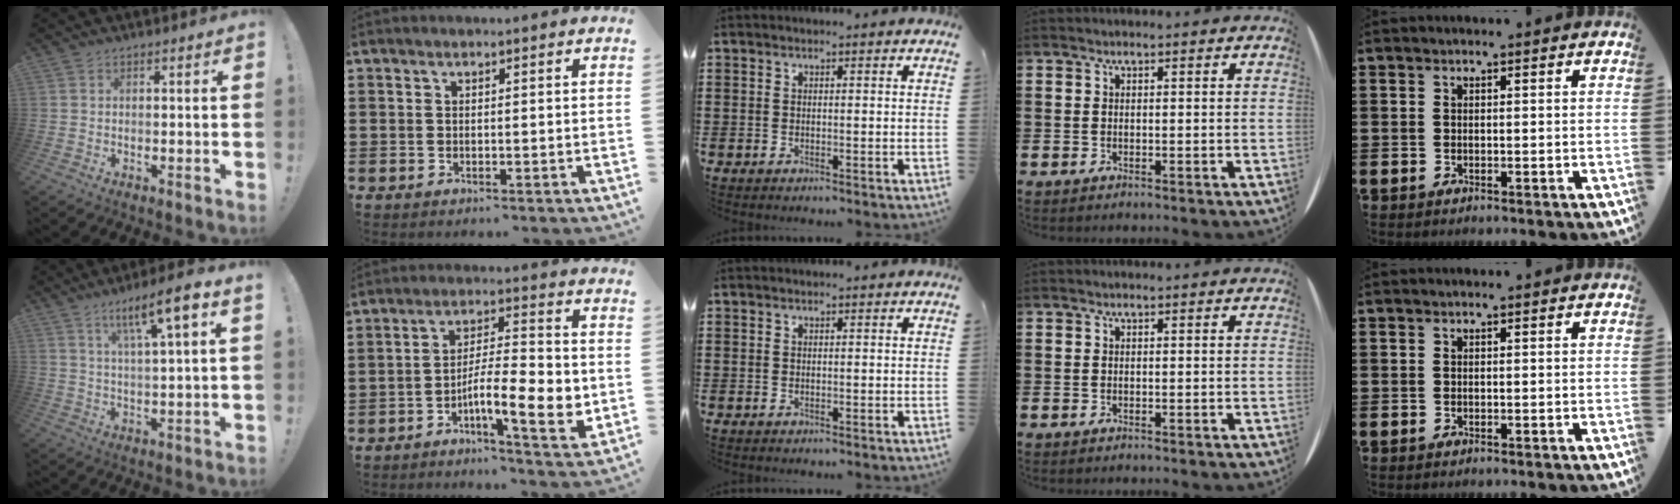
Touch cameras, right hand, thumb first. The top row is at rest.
{"thumb": {"total": 10.6, "force": [5.5, 0.9, 9.0], "torque": [-0.141, -0.023, 0.082]}, "index": {"total": 10.6, "force": [-3.1, 2.3, 9.8], "torque": [-0.161, -0.003, -0.054]}}